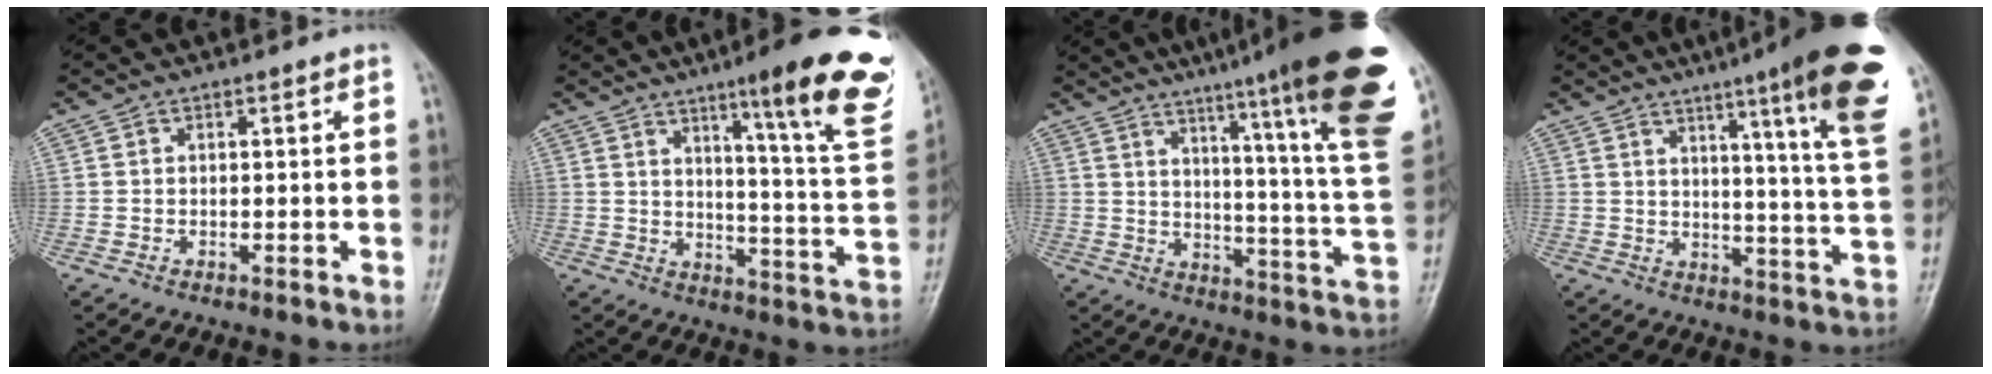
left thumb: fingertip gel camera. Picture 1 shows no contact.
{"total": 21.2, "force": [12.5, 2.2, 17.0], "torque": [-0.201, -0.067, 0.167]}
{"total": 27.0, "force": [18.0, 1.5, 20.1], "torque": [-0.248, -0.099, 0.239]}
{"total": 20.7, "force": [12.1, 1.2, 16.7], "torque": [-0.204, -0.058, 0.151]}